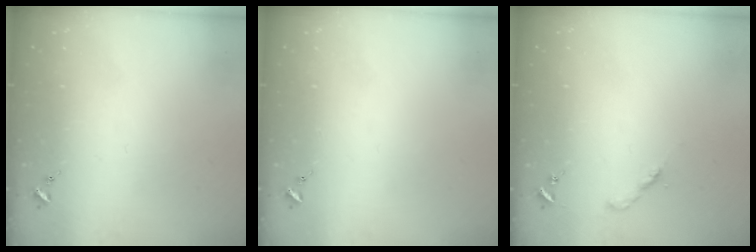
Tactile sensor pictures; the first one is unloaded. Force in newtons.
{"total": 0.0}
{"total": 2.0, "press": 2.0, "slide": 0.2}